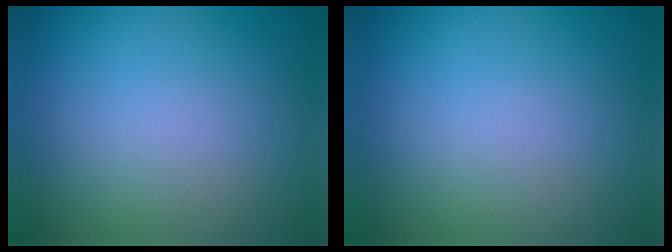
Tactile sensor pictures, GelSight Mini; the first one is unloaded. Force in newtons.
{"total": 0.0}